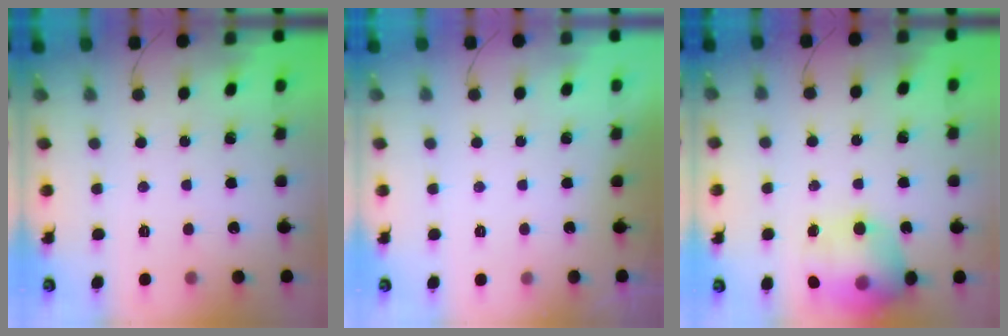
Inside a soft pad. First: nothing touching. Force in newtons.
{"total": 0.0}
{"total": 17.2, "press": 17.1, "slide": 2.0}